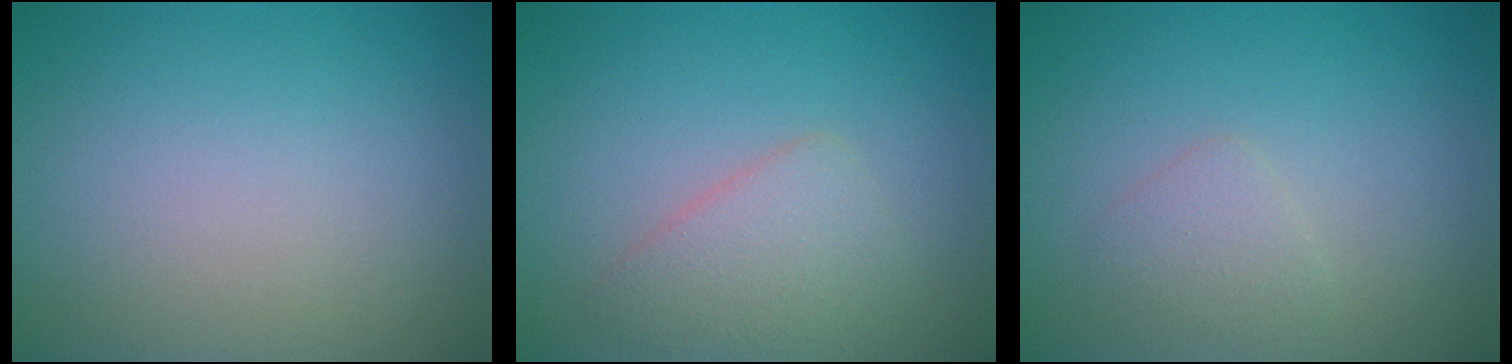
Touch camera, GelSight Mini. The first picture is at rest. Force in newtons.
{"total": 2.6, "press": 2.6, "slide": 0.1}
{"total": 1.4, "press": 1.4, "slide": 0.1}